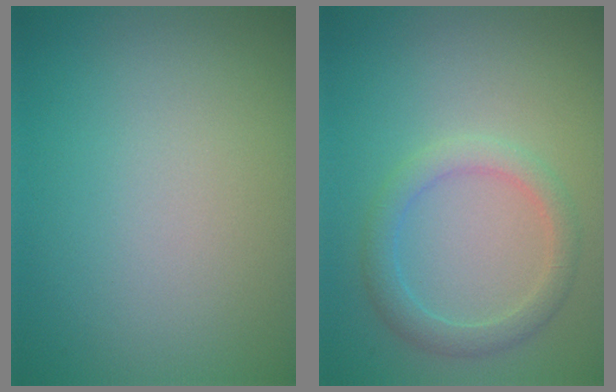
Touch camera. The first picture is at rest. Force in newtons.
{"total": 2.7, "press": 2.7, "slide": 0.0}